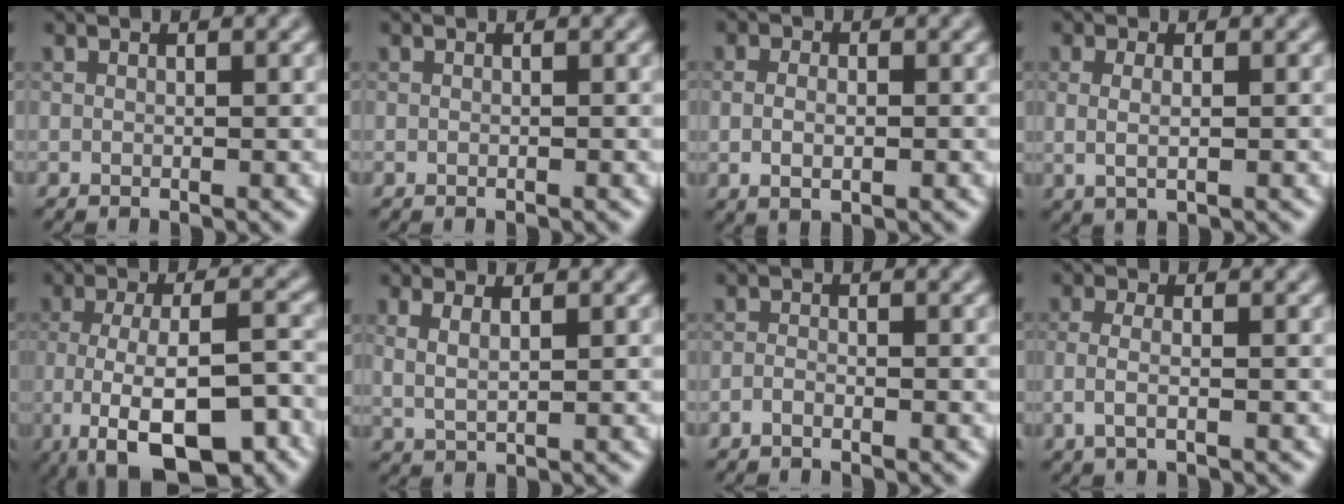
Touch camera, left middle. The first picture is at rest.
{"total": 0.0}
{"total": 2.5, "force": [-0.1, 1.5, 2.0], "torque": [-0.025, -0.005, -0.001]}
{"total": 1.6, "force": [0.2, 0.5, 1.5], "torque": [-0.030, -0.005, 0.003]}
{"total": 11.5, "force": [-4.7, 4.3, 9.6], "torque": [-0.156, -0.010, -0.073]}
{"total": 2.0, "force": [0.9, 0.7, 1.6], "torque": [-0.030, -0.004, 0.022]}
{"total": 1.0, "force": [-0.8, 0.3, 0.5], "torque": [-0.010, 0.000, -0.018]}
{"total": 2.0, "force": [-0.6, 0.7, 1.7], "torque": [-0.037, -0.004, -0.019]}